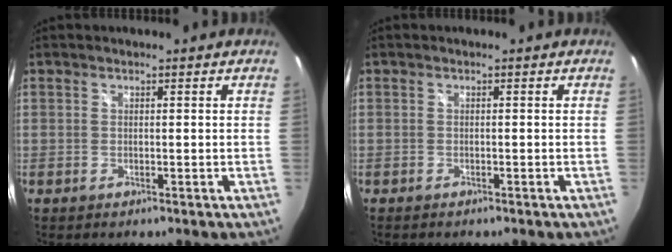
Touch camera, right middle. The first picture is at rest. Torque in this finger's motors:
{"motor_torque": [0.79, -1.35, 0.01, 0.01]}